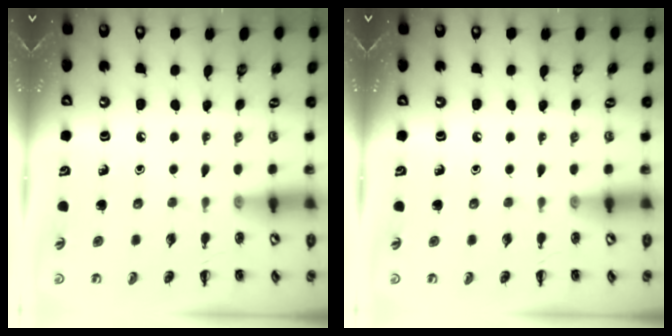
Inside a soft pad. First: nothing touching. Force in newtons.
{"total": 0.0}